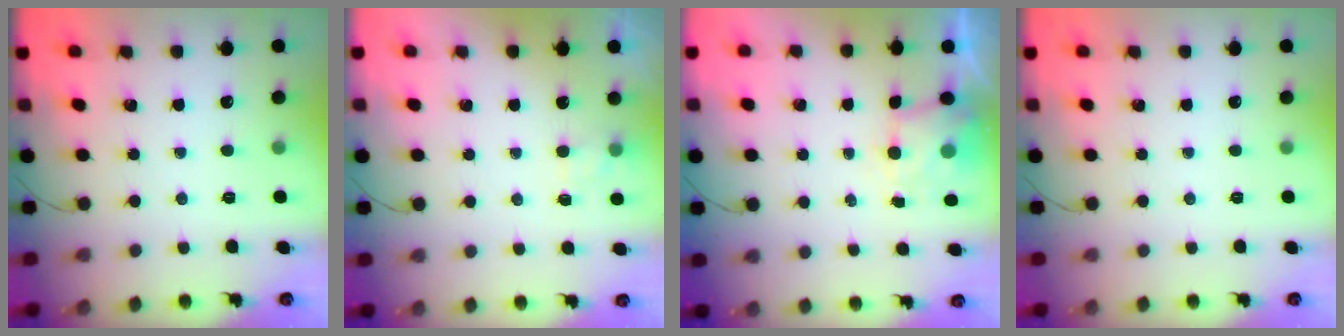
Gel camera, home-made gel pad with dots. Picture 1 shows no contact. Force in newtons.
{"total": 2.5, "press": 1.9, "slide": 1.6}
{"total": 3.1, "press": 2.9, "slide": 1.1}
{"total": 0.0}